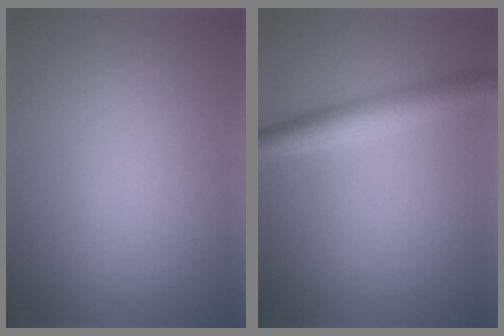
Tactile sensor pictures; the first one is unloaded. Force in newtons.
{"total": 4.1, "press": 4.1, "slide": 0.0}